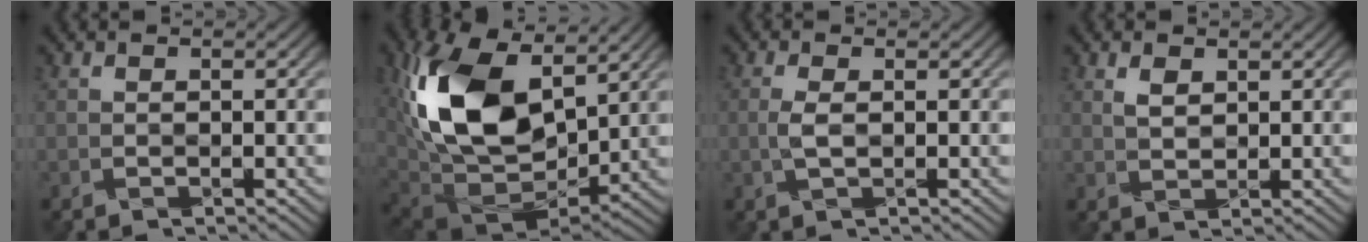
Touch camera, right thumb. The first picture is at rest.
{"total": 17.0, "force": [5.2, 10.2, 12.6], "torque": [-0.276, 0.002, 0.099]}
{"total": 1.4, "force": [-0.2, 0.4, 1.3], "torque": [-0.034, 0.000, -0.002]}
{"total": 1.5, "force": [1.2, 0.7, 0.6], "torque": [-0.019, -0.005, 0.028]}